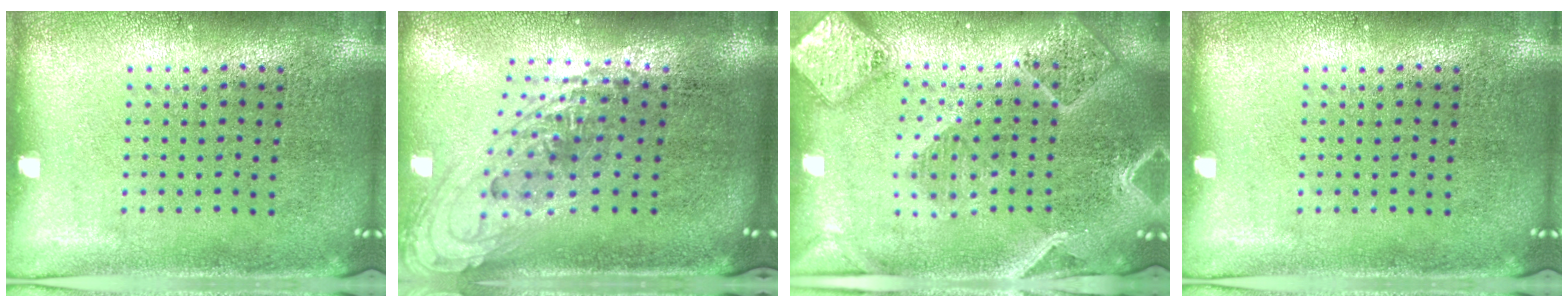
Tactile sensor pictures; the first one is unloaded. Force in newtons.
{"total": 1.5, "press": 1.2, "slide": 1.0}
{"total": 2.7, "press": 2.4, "slide": 1.3}
{"total": 0.0}